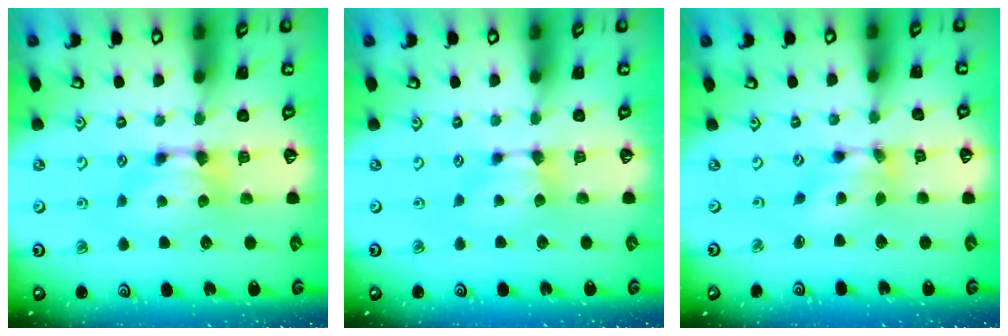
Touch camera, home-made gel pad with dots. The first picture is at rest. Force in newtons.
{"total": 0.6, "press": 0.6, "slide": 0.3}
{"total": 4.1, "press": 3.5, "slide": 2.2}